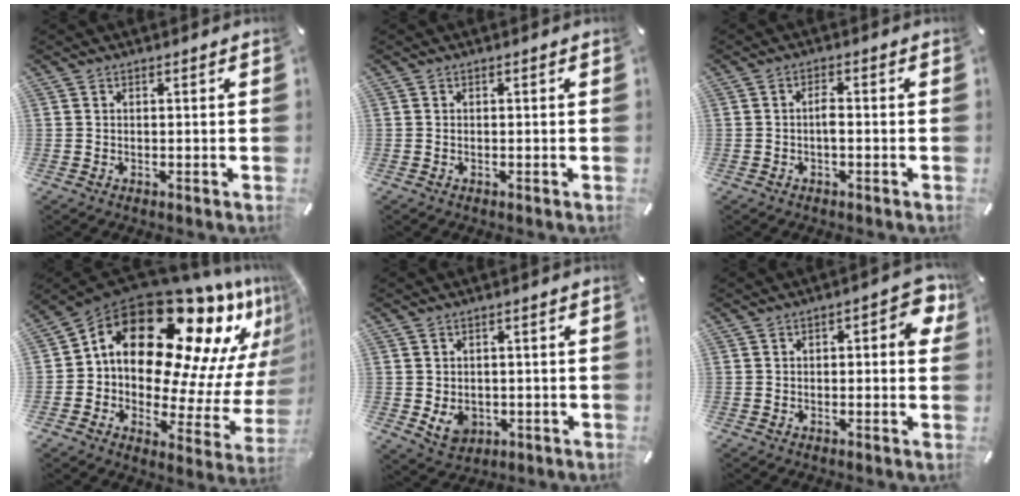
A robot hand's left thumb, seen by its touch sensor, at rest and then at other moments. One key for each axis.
{"total": 0.6, "fx": -0.2, "fy": 0.3, "fz": 0.4, "tx": -0.010, "ty": -0.001, "tz": -0.004}
{"total": 2.6, "fx": -0.5, "fy": 1.0, "fz": 2.4, "tx": -0.046, "ty": 0.005, "tz": -0.011}
{"total": 23.4, "fx": 12.1, "fy": 13.0, "fz": 15.2, "tx": -0.224, "ty": -0.116, "tz": 0.208}
{"total": 5.6, "fx": -0.9, "fy": 4.8, "fz": 2.8, "tx": -0.036, "ty": -0.001, "tz": -0.017}
{"total": 6.7, "fx": 0.9, "fy": 3.1, "fz": 5.8, "tx": -0.067, "ty": 0.001, "tz": 0.008}